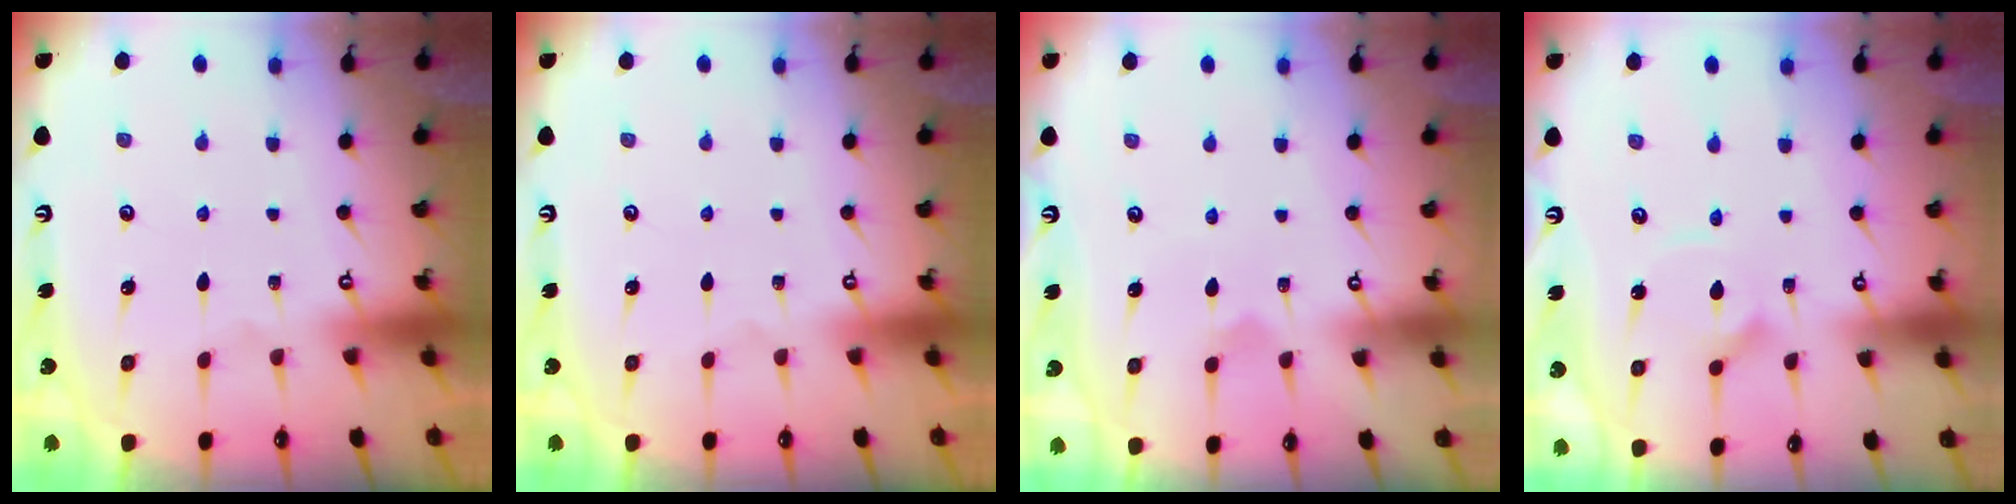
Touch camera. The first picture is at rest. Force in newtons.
{"total": 0.0}
{"total": 5.5, "press": 5.5, "slide": 0.7}
{"total": 3.1, "press": 3.1, "slide": 0.4}